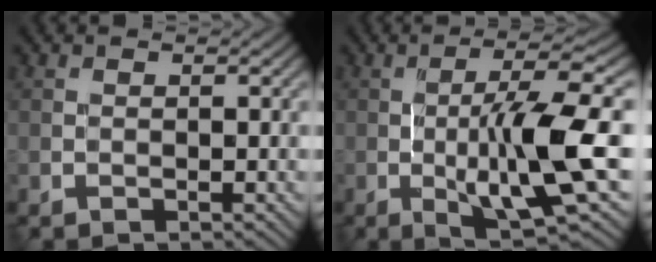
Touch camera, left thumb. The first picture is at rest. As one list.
[{"total": 11.9, "force": [-1.6, 2.1, 11.6], "torque": [-0.181, 0.015, -0.023]}]